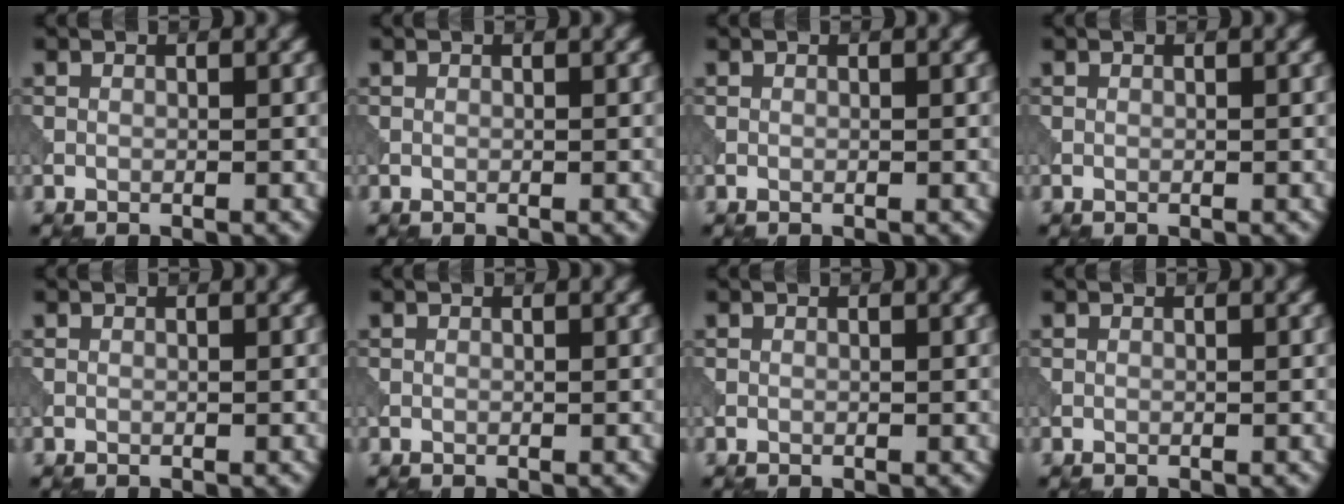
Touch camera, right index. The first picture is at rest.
{"total": 0.0}
{"total": 0.0}
{"total": 0.0}
{"total": 0.0}
{"total": 0.0}
{"total": 0.0}
{"total": 0.0}